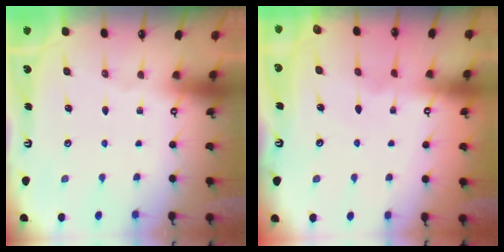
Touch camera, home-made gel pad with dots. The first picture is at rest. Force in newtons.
{"total": 2.8, "press": 2.8, "slide": 0.3}